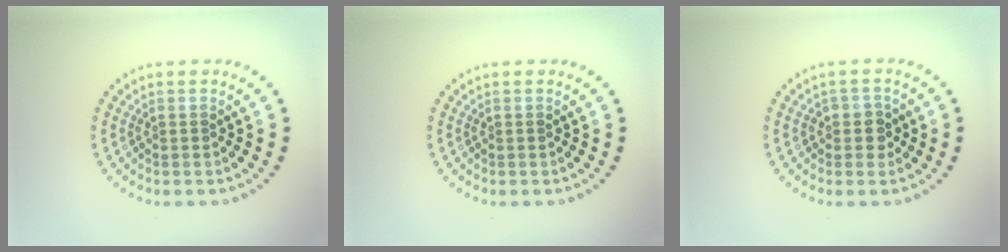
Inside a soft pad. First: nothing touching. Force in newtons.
{"total": 0.0}
{"total": 1.9, "press": 1.7, "slide": 0.9}